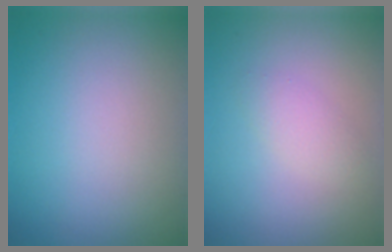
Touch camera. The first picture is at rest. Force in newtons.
{"total": 1.6, "press": 1.6, "slide": 0.1}